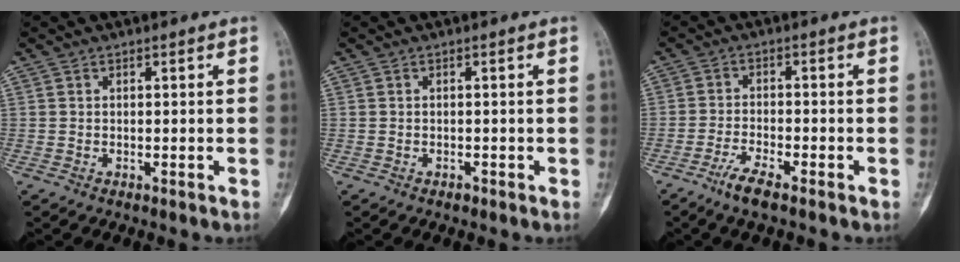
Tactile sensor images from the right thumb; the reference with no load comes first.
{"total": 0.7, "force": [-0.4, 0.5, 0.2], "torque": [-0.005, 0.001, -0.008]}
{"total": 4.6, "force": [-3.3, 0.9, 3.1], "torque": [-0.074, 0.011, -0.067]}